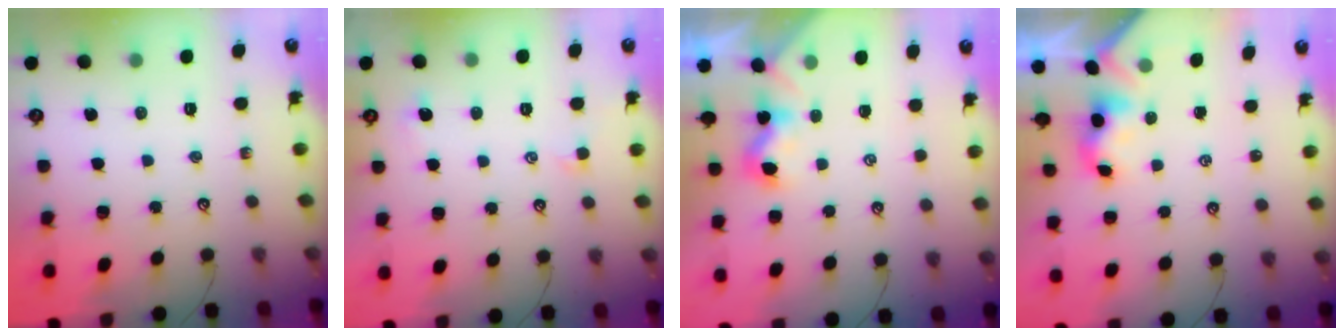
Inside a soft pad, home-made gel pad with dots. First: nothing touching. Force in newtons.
{"total": 0.7, "press": 0.5, "slide": 0.5}
{"total": 2.5, "press": 2.5, "slide": 0.3}
{"total": 1.1, "press": 1.0, "slide": 0.4}